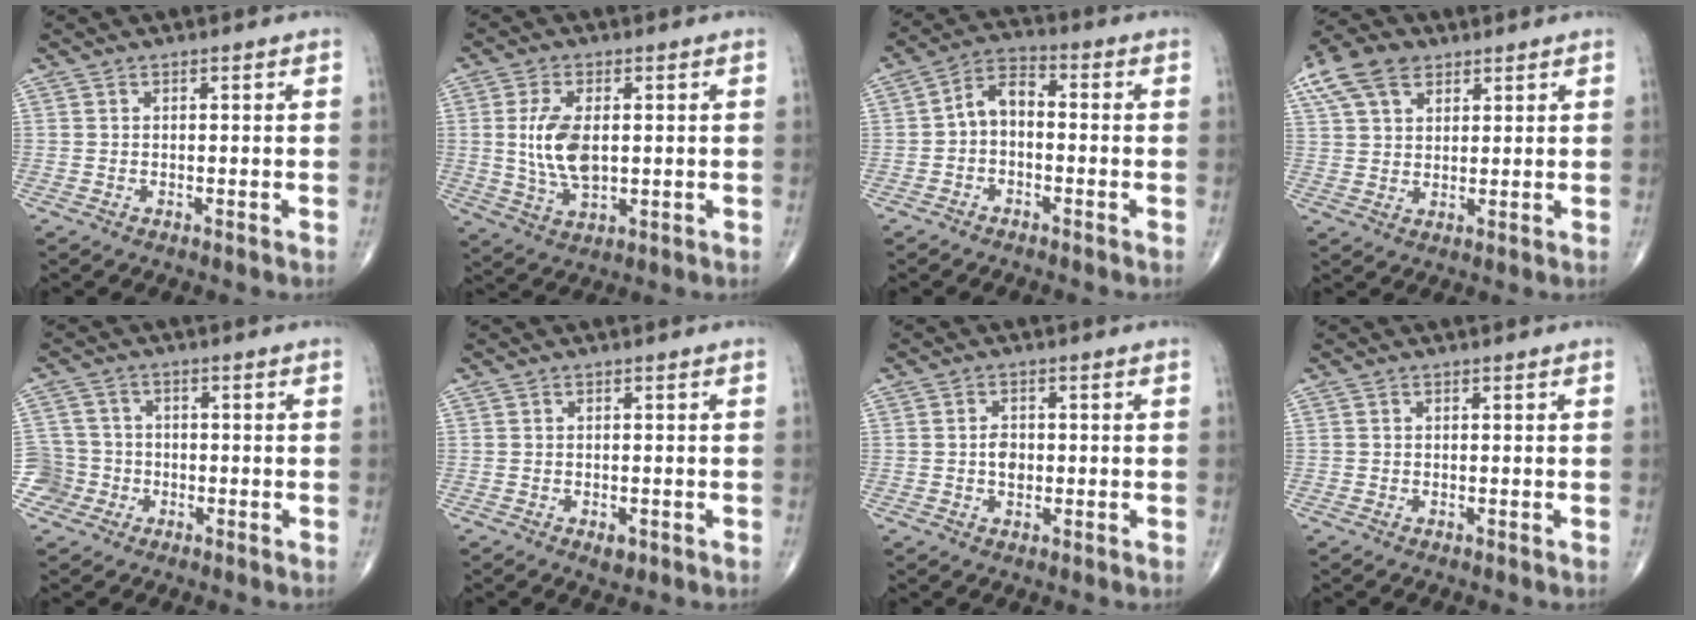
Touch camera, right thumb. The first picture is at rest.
{"total": 8.9, "force": [0.7, 4.6, 7.6], "torque": [-0.150, -0.010, 0.019]}
{"total": 5.8, "force": [-0.8, 3.7, 4.4], "torque": [-0.070, 0.029, -0.029]}
{"total": 10.1, "force": [5.3, 6.2, 5.8], "torque": [-0.105, 0.003, 0.100]}
{"total": 5.6, "force": [-2.3, 5.2, -0.3], "torque": [0.033, 0.021, -0.046]}
{"total": 1.9, "force": [-0.8, 1.1, 1.3], "torque": [-0.014, 0.000, -0.008]}
{"total": 2.7, "force": [-0.2, 1.9, 1.8], "torque": [-0.019, 0.003, -0.007]}
{"total": 0.0}